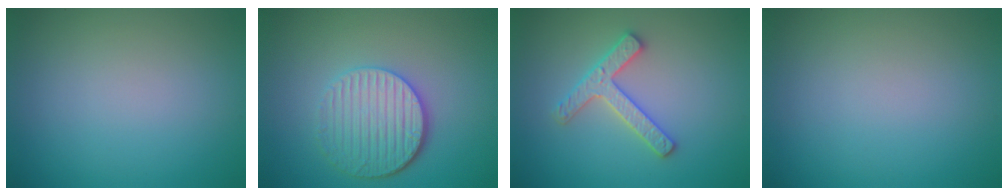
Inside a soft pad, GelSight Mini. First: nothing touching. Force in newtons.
{"total": 4.8, "press": 3.9, "slide": 2.8}
{"total": 2.9, "press": 2.8, "slide": 0.6}
{"total": 0.0}